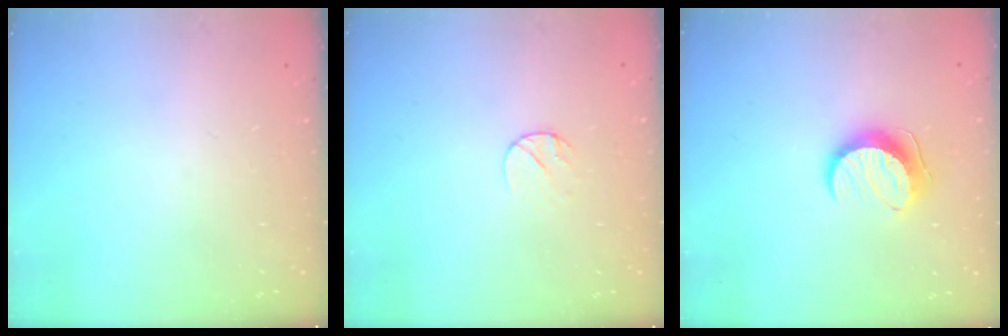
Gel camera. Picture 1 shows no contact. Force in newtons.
{"total": 5.3, "press": 5.2, "slide": 0.6}
{"total": 9.8, "press": 9.8, "slide": 0.1}